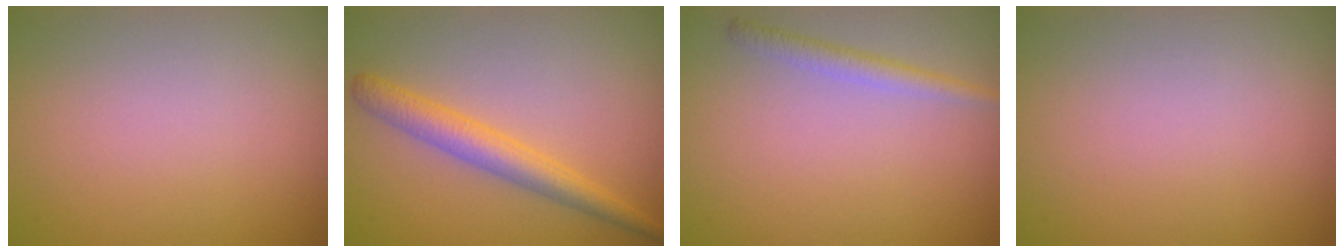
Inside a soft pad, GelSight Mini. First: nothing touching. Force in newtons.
{"total": 3.4, "press": 3.4, "slide": 0.1}
{"total": 1.8, "press": 1.8, "slide": 0.1}
{"total": 0.0}